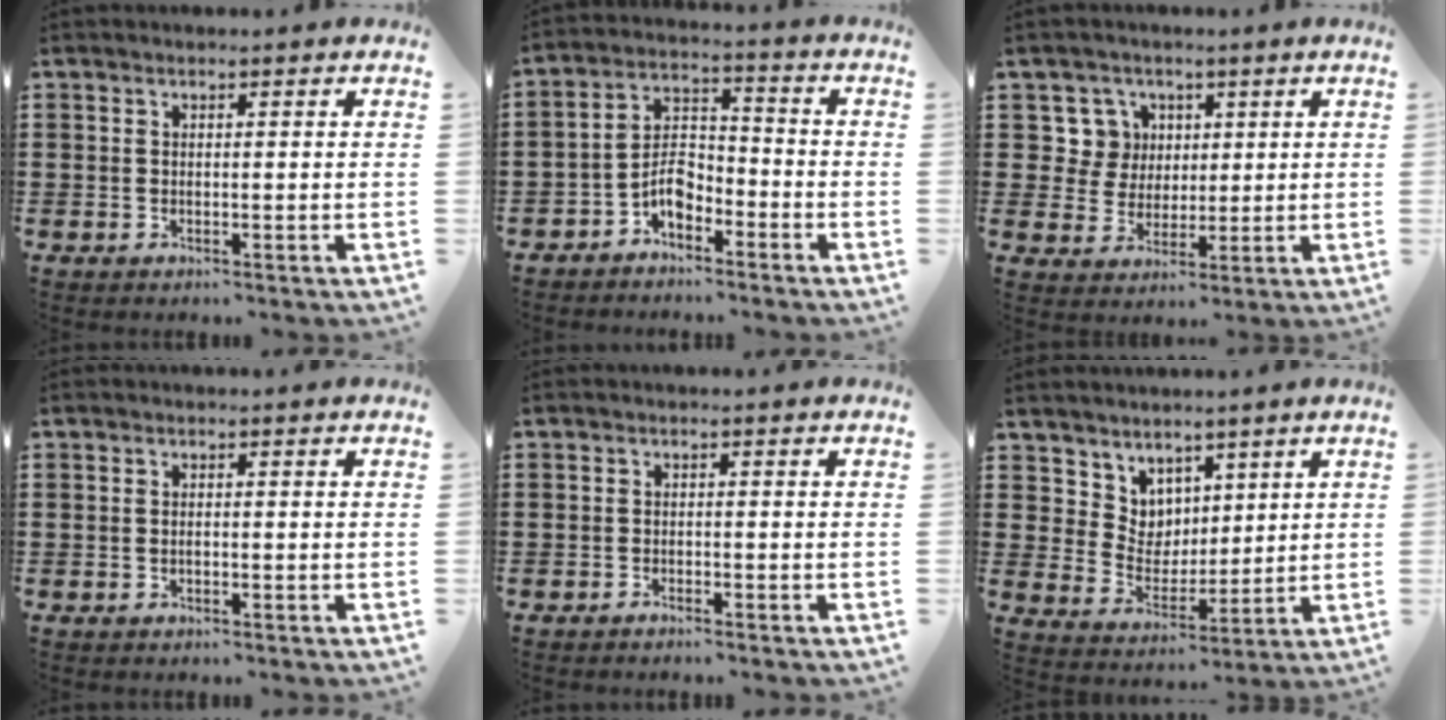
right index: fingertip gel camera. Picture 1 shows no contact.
{"total": 5.7, "force": [-3.4, 3.0, 3.5], "torque": [-0.076, 0.013, -0.067]}
{"total": 6.3, "force": [2.2, 5.8, 1.0], "torque": [-0.045, 0.013, 0.042]}
{"total": 0.5, "force": [-0.2, 0.2, 0.5], "torque": [-0.011, -0.003, -0.003]}
{"total": 0.9, "force": [-0.9, -0.1, 0.1], "torque": [-0.005, -0.001, -0.018]}
{"total": 6.0, "force": [4.2, 4.3, -0.4], "torque": [-0.028, -0.017, 0.082]}